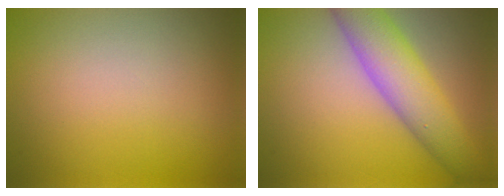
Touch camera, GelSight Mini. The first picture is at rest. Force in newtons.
{"total": 6.6, "press": 6.6, "slide": 0.2}